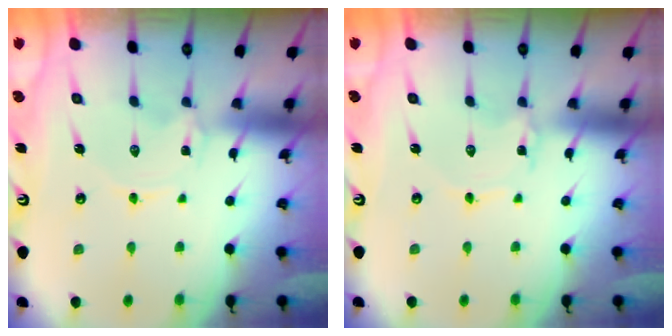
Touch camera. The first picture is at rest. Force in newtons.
{"total": 1.2, "press": 1.2, "slide": 0.1}